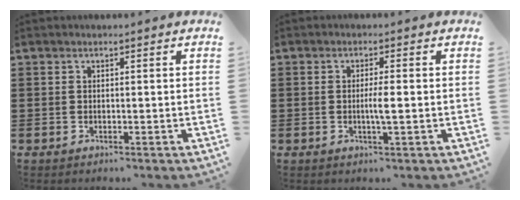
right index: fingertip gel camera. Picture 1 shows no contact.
{"total": 2.7, "force": [-0.4, 0.1, 2.7], "torque": [-0.048, -0.005, -0.009]}